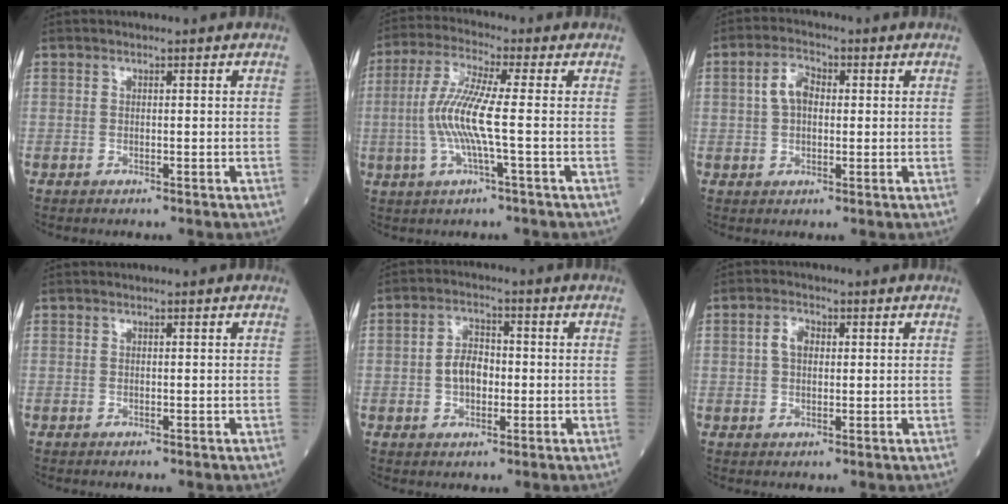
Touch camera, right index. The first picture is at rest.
{"total": 8.8, "force": [-0.9, 0.1, 8.8], "torque": [-0.185, 0.006, -0.027]}
{"total": 4.6, "force": [0.7, 2.8, 3.6], "torque": [-0.074, 0.015, 0.012]}
{"total": 0.0}
{"total": 4.9, "force": [-0.5, 3.1, 3.8], "torque": [-0.072, 0.013, -0.010]}
{"total": 3.1, "force": [0.7, 2.0, 2.3], "torque": [-0.046, 0.009, 0.013]}